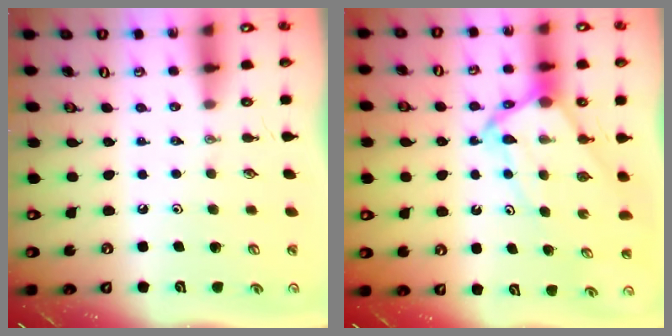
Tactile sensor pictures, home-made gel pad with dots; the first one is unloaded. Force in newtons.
{"total": 8.5, "press": 8.5, "slide": 0.7}